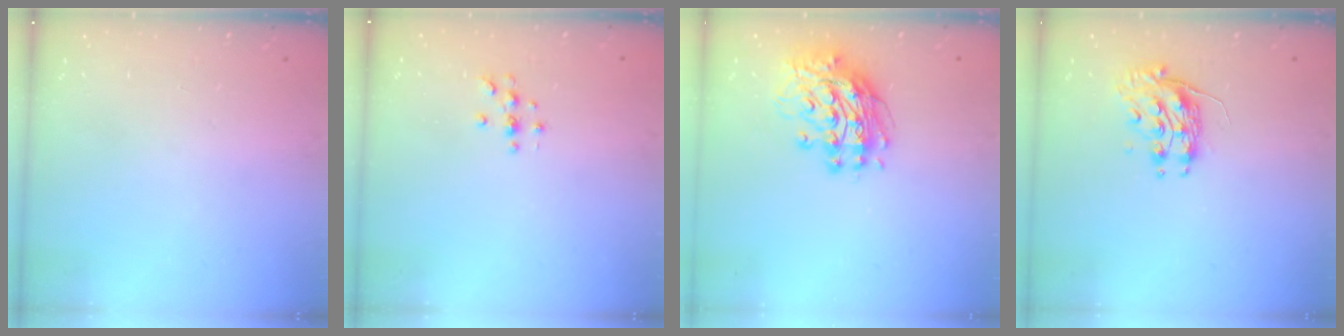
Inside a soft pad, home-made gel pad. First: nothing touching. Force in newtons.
{"total": 3.3, "press": 3.3, "slide": 0.4}
{"total": 12.2, "press": 12.1, "slide": 1.3}
{"total": 8.8, "press": 8.8, "slide": 0.0}